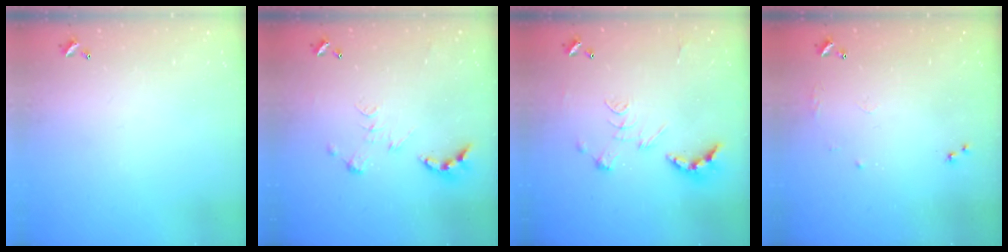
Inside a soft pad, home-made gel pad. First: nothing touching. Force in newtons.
{"total": 0.0}
{"total": 2.5, "press": 2.0, "slide": 1.5}
{"total": 6.4, "press": 6.3, "slide": 1.0}